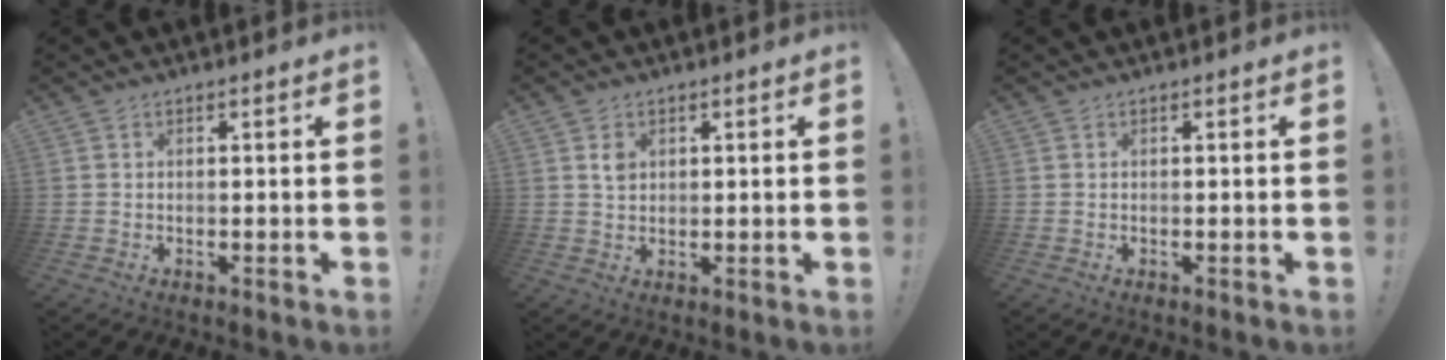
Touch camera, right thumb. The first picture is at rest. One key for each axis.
{"total": 2.6, "fx": 1.0, "fy": 1.9, "fz": 1.4, "tx": -0.009, "ty": -0.006, "tz": 0.015}
{"total": 0.0}